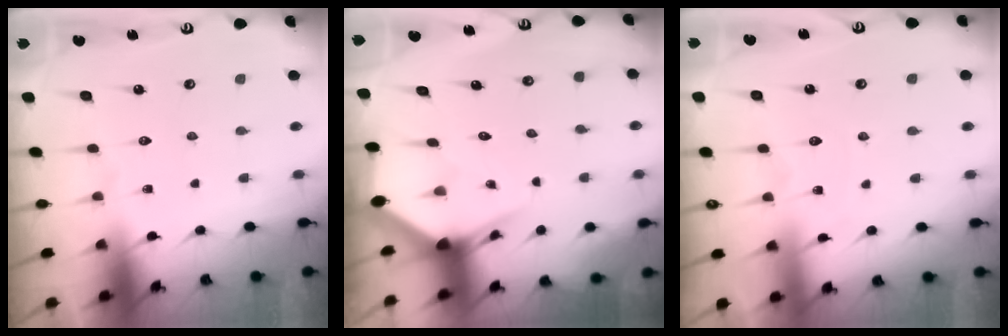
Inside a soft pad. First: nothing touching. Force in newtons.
{"total": 3.0, "press": 2.9, "slide": 0.5}
{"total": 2.7, "press": 2.7, "slide": 0.2}